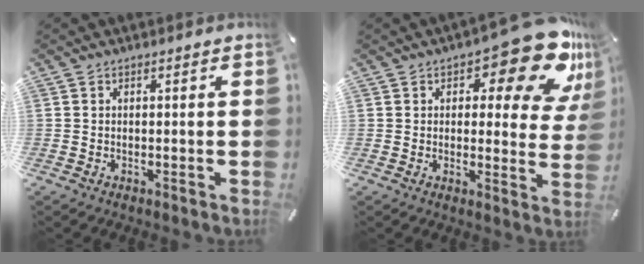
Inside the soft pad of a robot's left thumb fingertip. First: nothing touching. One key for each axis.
{"total": 16.4, "fx": 9.5, "fy": 6.7, "fz": 11.6, "tx": -0.142, "ty": -0.065, "tz": 0.154}